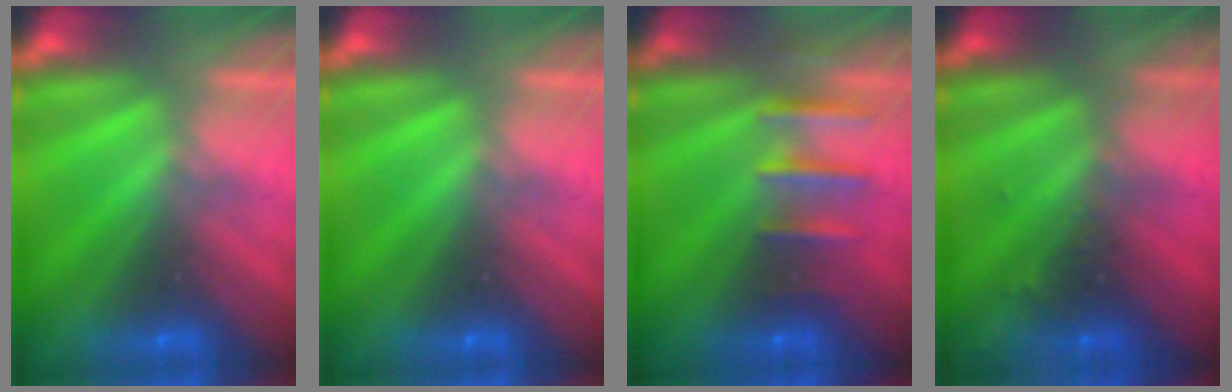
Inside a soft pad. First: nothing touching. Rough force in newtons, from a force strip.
{"total": 0.0}
{"total": 2.5}
{"total": 6.9}